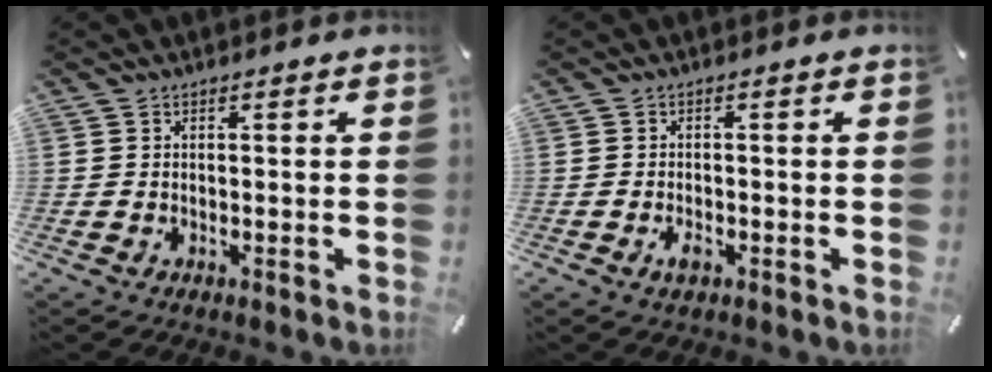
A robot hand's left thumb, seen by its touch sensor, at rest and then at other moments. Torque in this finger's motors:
{"motor_torque": [0.34, 0.82, -0.05, 0.05, 0.01]}